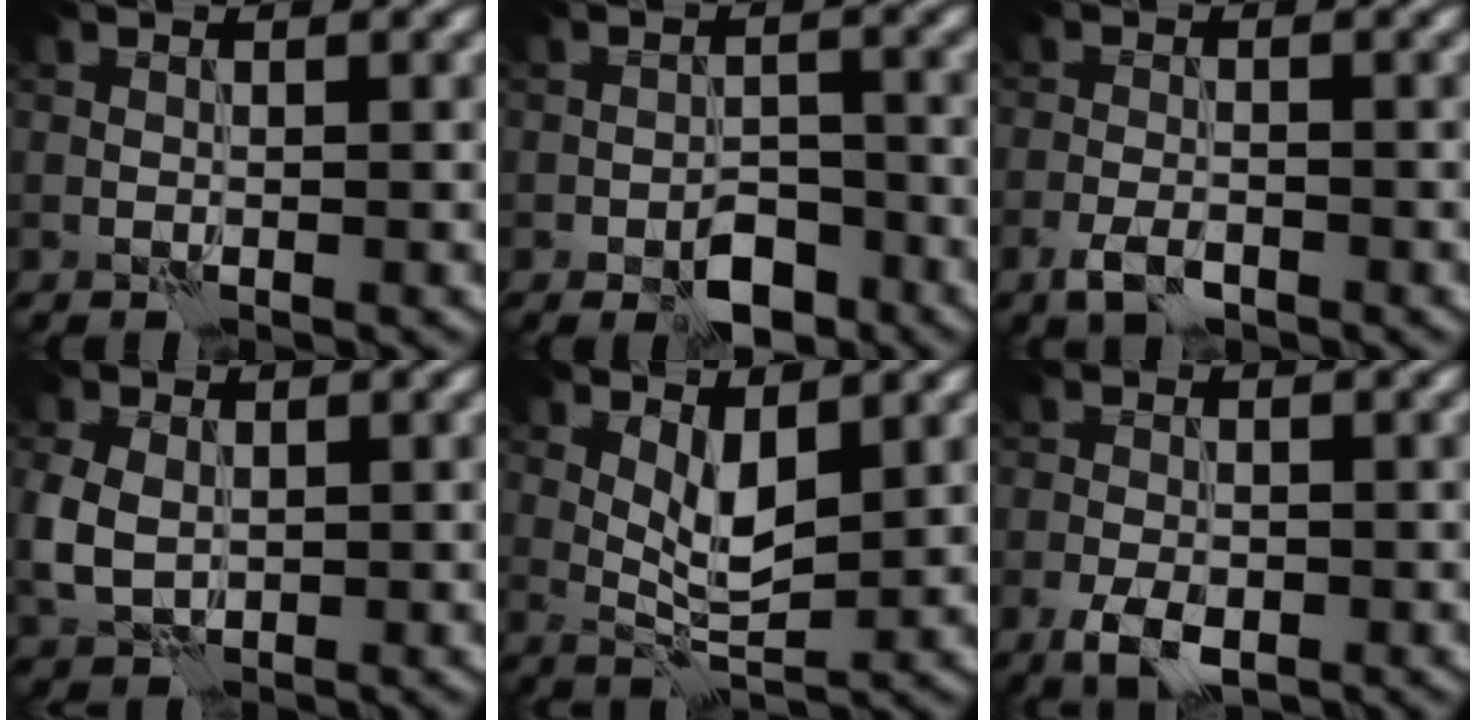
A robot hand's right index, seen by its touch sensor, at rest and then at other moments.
{"total": 4.0, "force": [-2.6, 2.1, 2.3], "torque": [-0.027, 0.000, -0.042]}
{"total": 2.4, "force": [-1.5, 1.1, 1.5], "torque": [-0.035, -0.002, -0.035]}
{"total": 3.8, "force": [0.2, 3.0, 2.2], "torque": [-0.062, -0.001, 0.001]}
{"total": 3.4, "force": [1.3, 1.3, 2.8], "torque": [-0.057, -0.006, 0.027]}
{"total": 3.3, "force": [-1.6, 1.7, 2.3], "torque": [-0.044, -0.004, -0.033]}